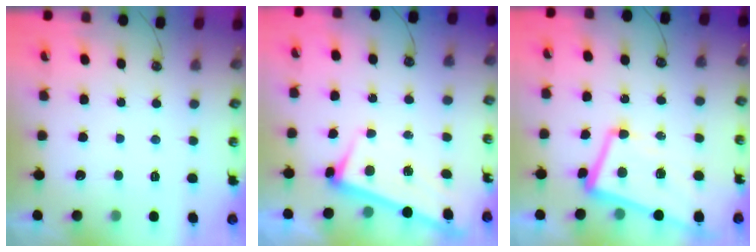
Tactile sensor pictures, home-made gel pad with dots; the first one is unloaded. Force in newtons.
{"total": 2.7, "press": 2.7, "slide": 0.4}
{"total": 5.6, "press": 5.3, "slide": 1.7}